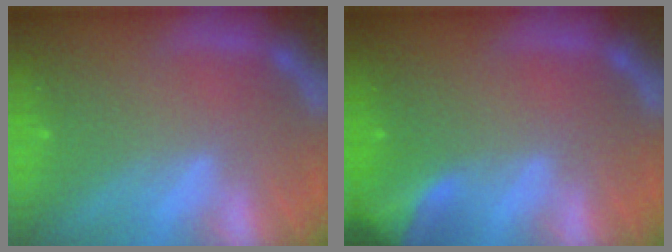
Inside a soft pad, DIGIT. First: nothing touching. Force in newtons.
{"total": 5.4}